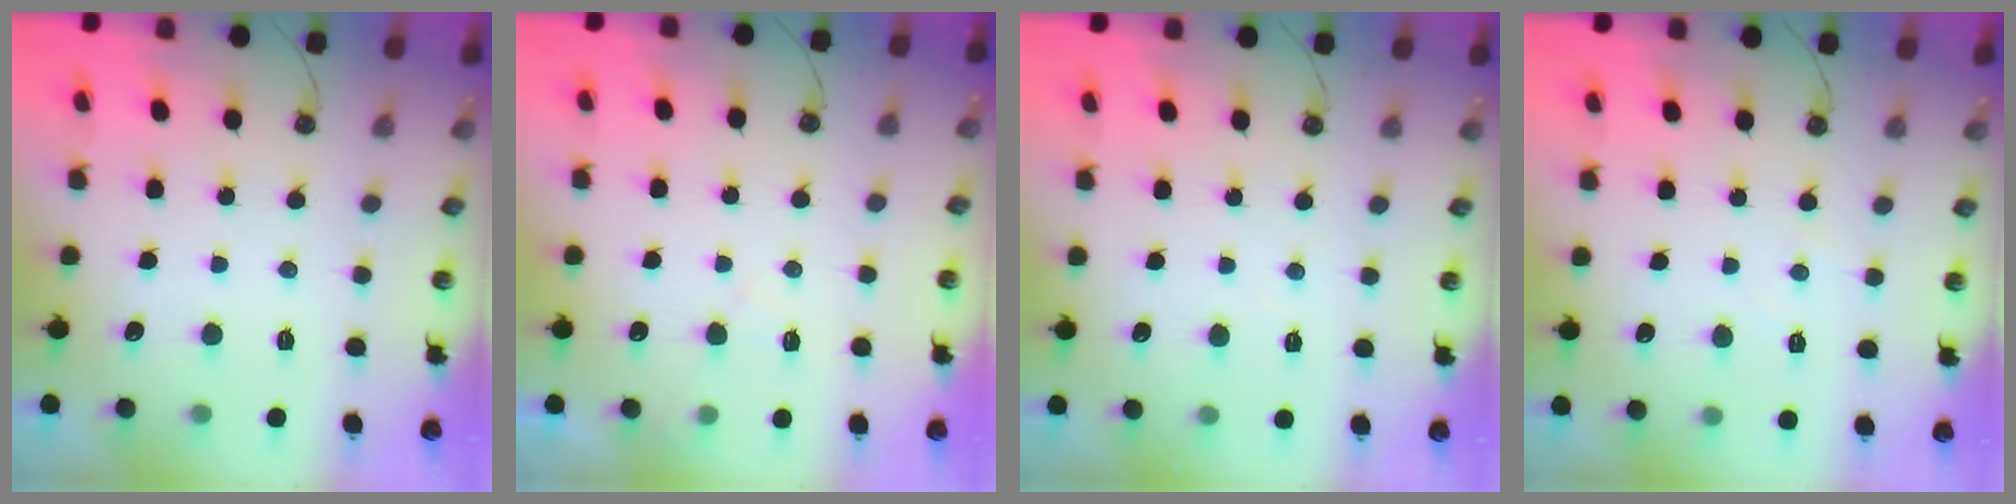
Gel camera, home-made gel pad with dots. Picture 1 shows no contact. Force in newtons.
{"total": 5.2, "press": 5.1, "slide": 0.7}
{"total": 2.8, "press": 2.8, "slide": 0.5}
{"total": 2.6, "press": 2.5, "slide": 0.5}